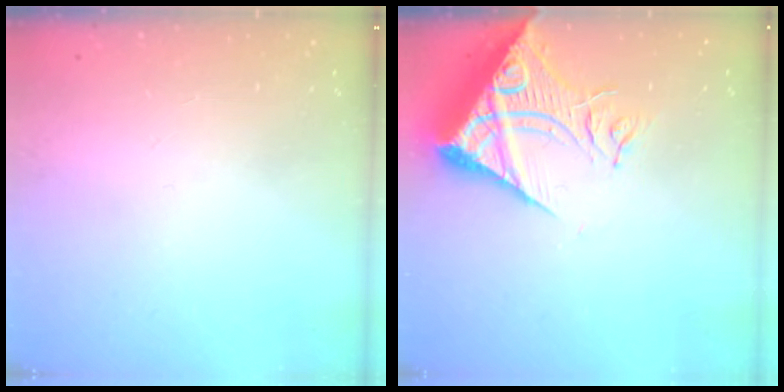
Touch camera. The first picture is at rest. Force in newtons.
{"total": 14.2, "press": 14.1, "slide": 1.9}